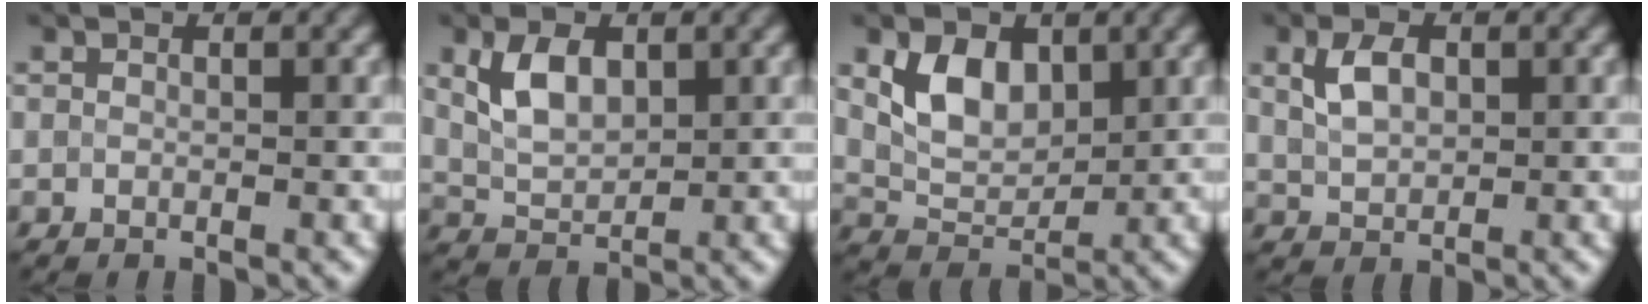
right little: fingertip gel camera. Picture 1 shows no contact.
{"total": 4.0, "force": [1.4, 2.4, 2.8], "torque": [-0.063, 0.003, 0.030]}
{"total": 4.7, "force": [1.7, 3.1, 3.1], "torque": [-0.063, -0.005, 0.033]}
{"total": 3.2, "force": [1.0, 2.0, 2.3], "torque": [-0.050, 0.005, 0.022]}